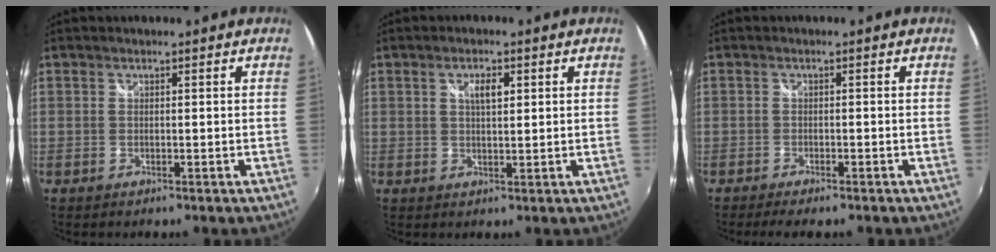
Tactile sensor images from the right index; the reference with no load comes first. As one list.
[{"total": 3.2, "force": [1.2, 1.1, 2.8], "torque": [-0.046, 0.004, 0.020]}, {"total": 3.9, "force": [-3.2, 0.6, 2.1], "torque": [-0.052, -0.017, -0.054]}]